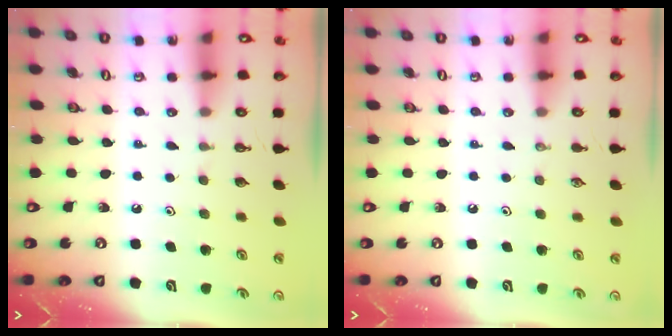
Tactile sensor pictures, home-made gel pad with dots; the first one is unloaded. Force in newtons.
{"total": 0.0}